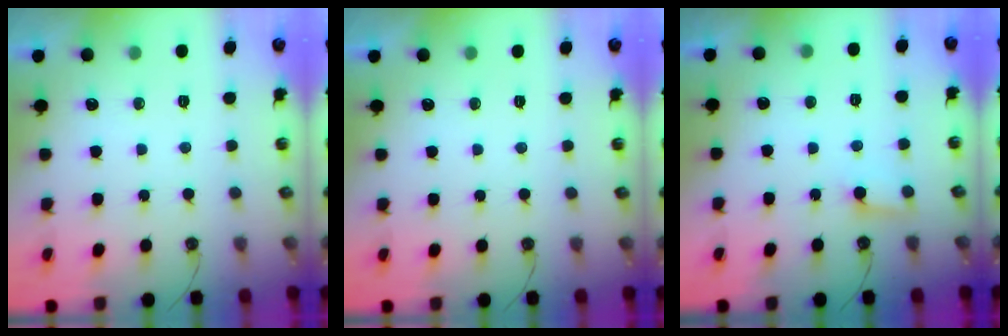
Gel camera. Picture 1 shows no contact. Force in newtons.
{"total": 0.0}
{"total": 5.8, "press": 5.8, "slide": 0.5}